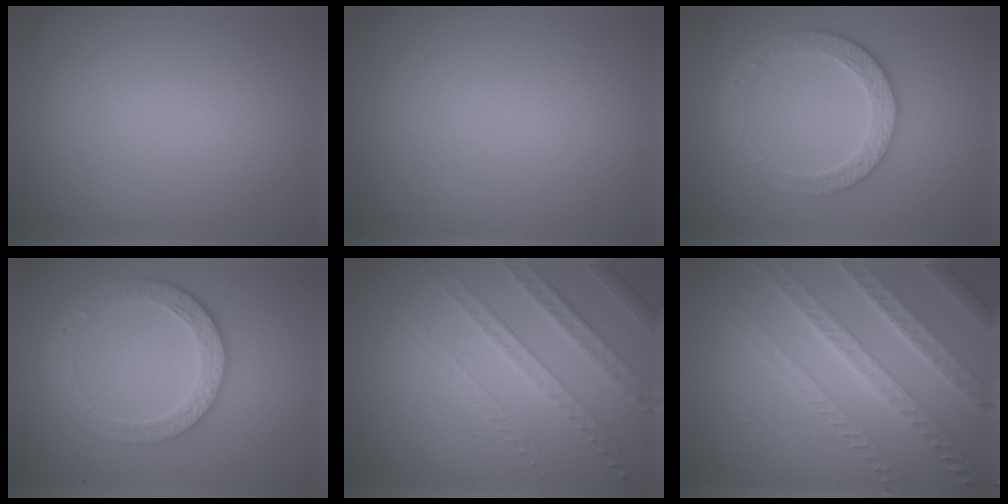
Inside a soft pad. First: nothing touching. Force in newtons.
{"total": 0.0}
{"total": 3.4, "press": 3.1, "slide": 1.3}
{"total": 4.3, "press": 3.3, "slide": 2.7}
{"total": 4.6, "press": 3.3, "slide": 3.3}
{"total": 7.9, "press": 5.4, "slide": 5.8}